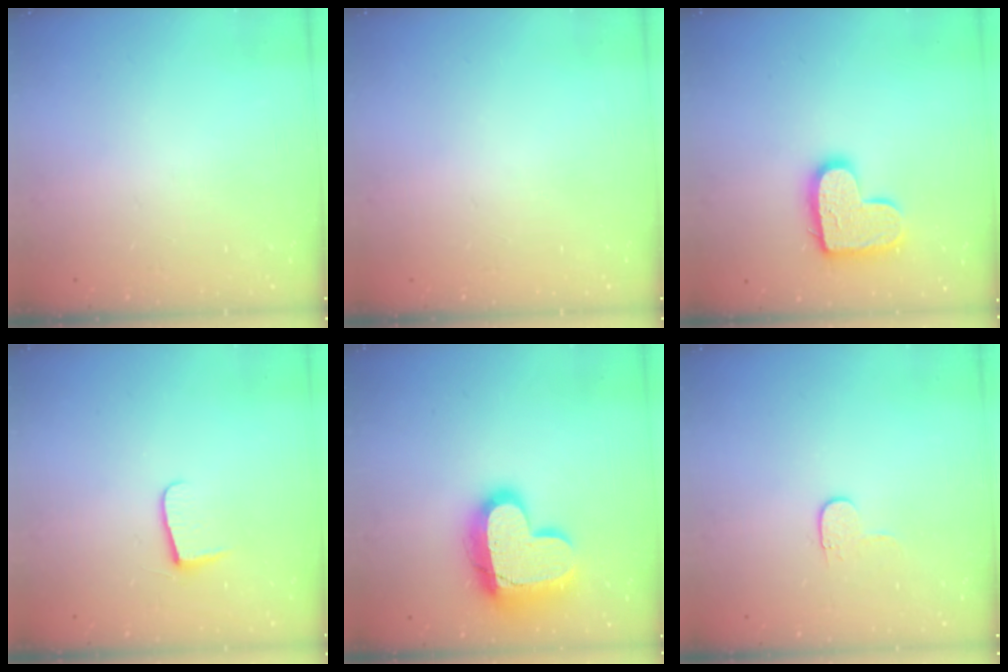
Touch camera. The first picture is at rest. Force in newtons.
{"total": 0.0}
{"total": 14.2, "press": 14.2, "slide": 0.8}
{"total": 6.5, "press": 6.5, "slide": 0.8}
{"total": 19.3, "press": 19.2, "slide": 1.6}
{"total": 3.9, "press": 3.8, "slide": 0.5}